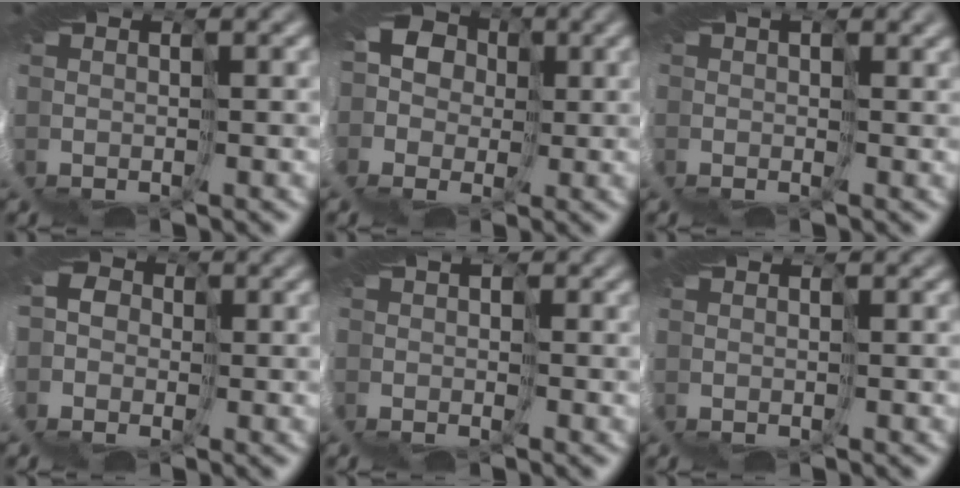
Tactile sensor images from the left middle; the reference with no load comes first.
{"total": 8.7, "force": [-1.1, 8.3, 2.3], "torque": [-0.068, 0.002, -0.059]}
{"total": 2.4, "force": [1.0, 1.6, 1.5], "torque": [-0.034, 0.010, 0.007]}
{"total": 5.1, "force": [-1.6, 4.6, 1.7], "torque": [-0.041, 0.001, -0.051]}
{"total": 2.4, "force": [0.1, 2.0, 1.3], "torque": [-0.021, 0.003, -0.006]}
{"total": 0.0}